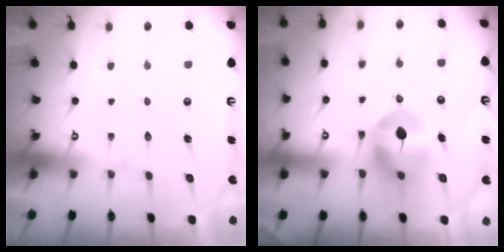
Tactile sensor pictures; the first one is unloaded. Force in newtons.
{"total": 8.5, "press": 8.4, "slide": 0.3}